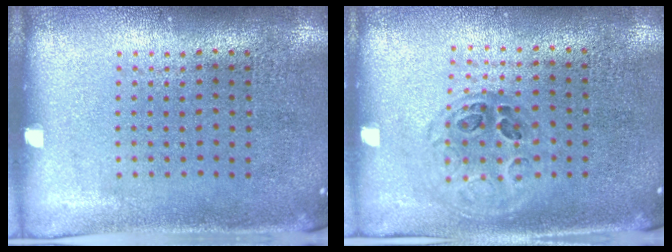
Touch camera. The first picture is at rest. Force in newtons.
{"total": 1.0, "press": 1.0, "slide": 0.4}